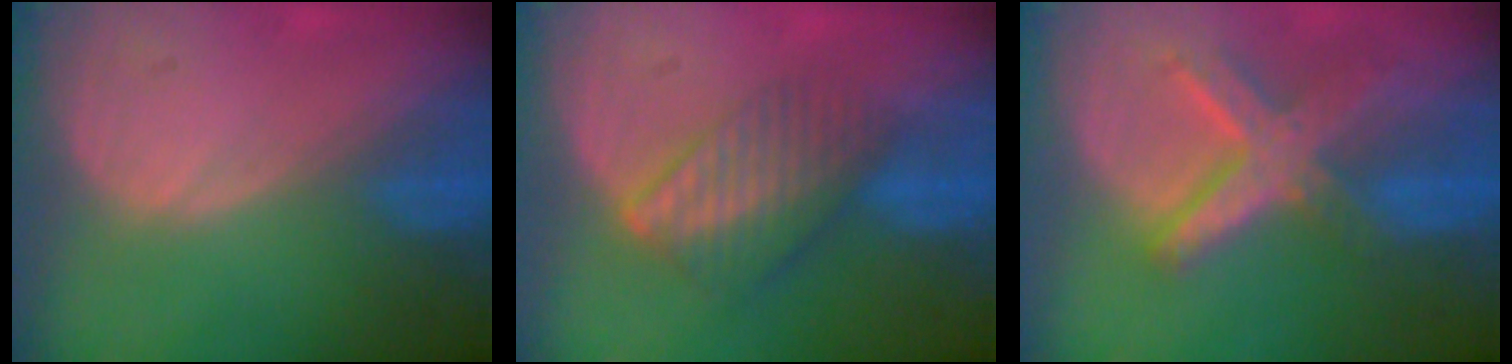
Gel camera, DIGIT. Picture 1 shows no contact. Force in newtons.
{"total": 6.5, "press": 6.1, "slide": 2.4}
{"total": 8.2, "press": 7.0, "slide": 4.3}